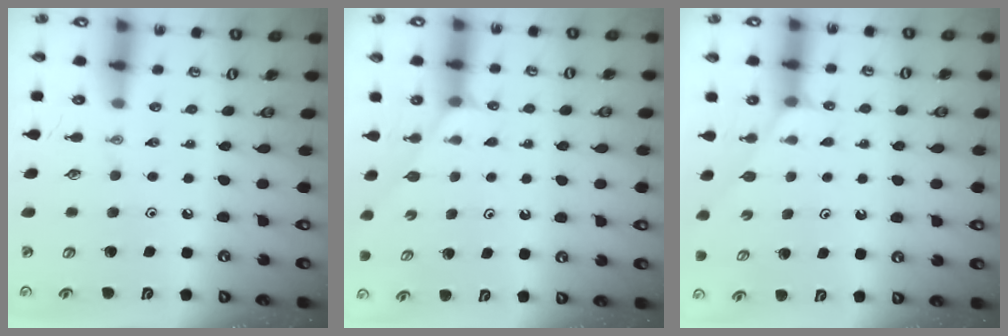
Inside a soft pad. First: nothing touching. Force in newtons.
{"total": 2.9, "press": 2.8, "slide": 0.5}
{"total": 2.9, "press": 2.8, "slide": 0.5}